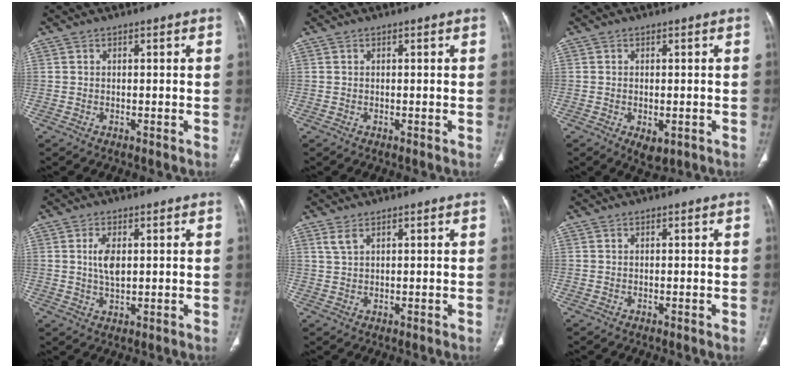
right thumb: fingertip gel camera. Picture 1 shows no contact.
{"total": 0.0}
{"total": 3.7, "force": [-1.3, 2.0, 2.9], "torque": [-0.042, -0.007, -0.010]}
{"total": 4.5, "force": [0.9, 2.3, 3.8], "torque": [-0.074, -0.004, 0.017]}
{"total": 1.9, "force": [1.2, 0.6, 1.3], "torque": [-0.033, 0.004, 0.034]}
{"total": 0.0}